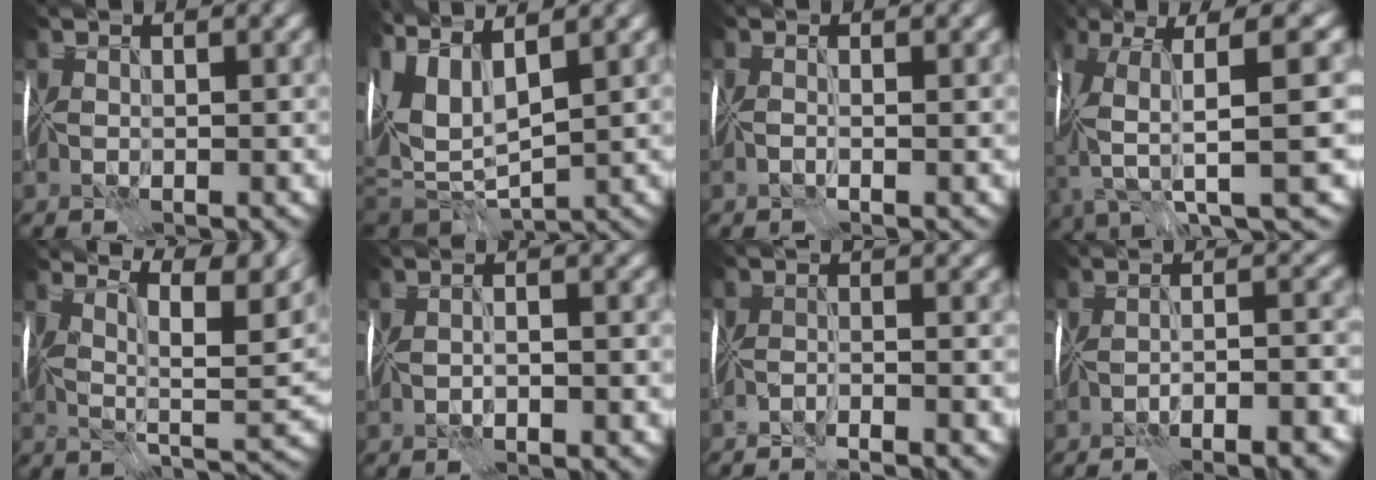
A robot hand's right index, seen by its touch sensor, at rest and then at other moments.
{"total": 9.2, "force": [1.6, 3.9, 8.2], "torque": [-0.183, 0.000, 0.036]}
{"total": 1.3, "force": [-0.9, -0.8, 0.3], "torque": [-0.008, -0.007, -0.016]}
{"total": 10.4, "force": [-0.8, 2.0, 10.1], "torque": [-0.186, -0.005, 0.002]}
{"total": 8.9, "force": [6.3, 1.0, 6.2], "torque": [-0.109, 0.002, 0.088]}
{"total": 2.0, "force": [-1.1, 0.2, 1.6], "torque": [-0.015, 0.005, -0.019]}
{"total": 4.2, "force": [-4.1, -0.7, 0.6], "torque": [-0.010, 0.004, -0.060]}
{"total": 6.3, "force": [-5.0, 0.4, 3.7], "torque": [-0.042, 0.009, -0.062]}